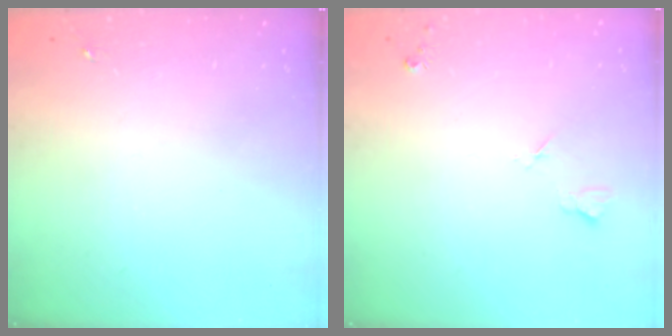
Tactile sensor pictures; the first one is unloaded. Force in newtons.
{"total": 3.6, "press": 3.5, "slide": 0.8}